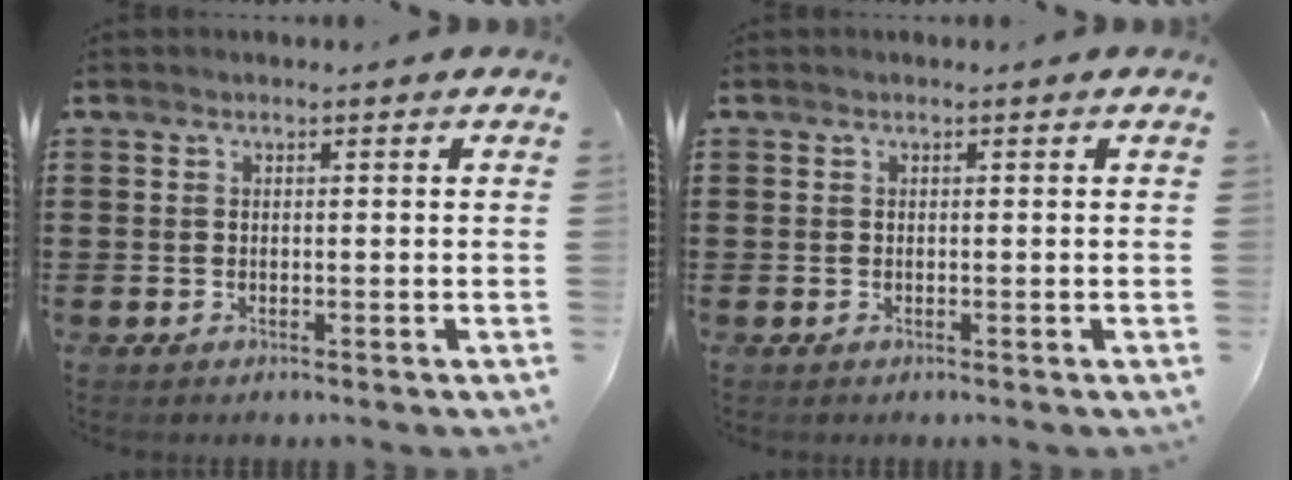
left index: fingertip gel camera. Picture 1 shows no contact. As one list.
[{"total": 0.0}]